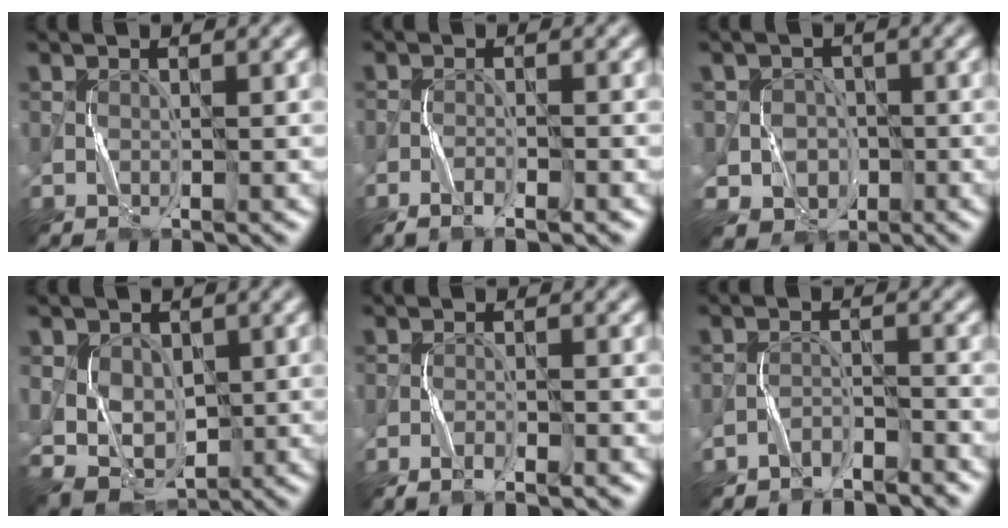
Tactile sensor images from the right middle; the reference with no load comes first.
{"total": 2.7, "force": [-1.9, 0.4, 1.9], "torque": [-0.042, 0.003, -0.034]}
{"total": 4.6, "force": [-1.4, 4.3, 0.6], "torque": [0.000, 0.010, -0.042]}
{"total": 5.9, "force": [0.6, 4.9, 3.2], "torque": [-0.062, 0.000, 0.006]}
{"total": 2.4, "force": [-1.7, 0.3, 1.7], "torque": [-0.037, 0.004, -0.029]}
{"total": 2.2, "force": [-2.2, 0.3, 0.2], "torque": [-0.005, 0.007, -0.045]}